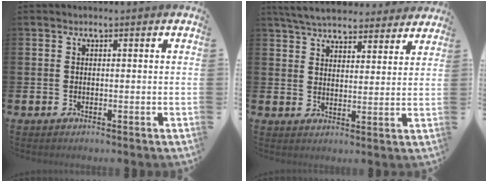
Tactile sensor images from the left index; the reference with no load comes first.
{"total": 5.9, "force": [5.7, 1.2, 0.9], "torque": [-0.036, -0.032, 0.102]}